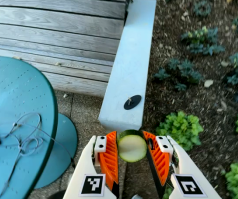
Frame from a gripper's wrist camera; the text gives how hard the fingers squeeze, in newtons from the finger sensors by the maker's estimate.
{"total": 11.0, "left": 10.9, "right": 11.1}